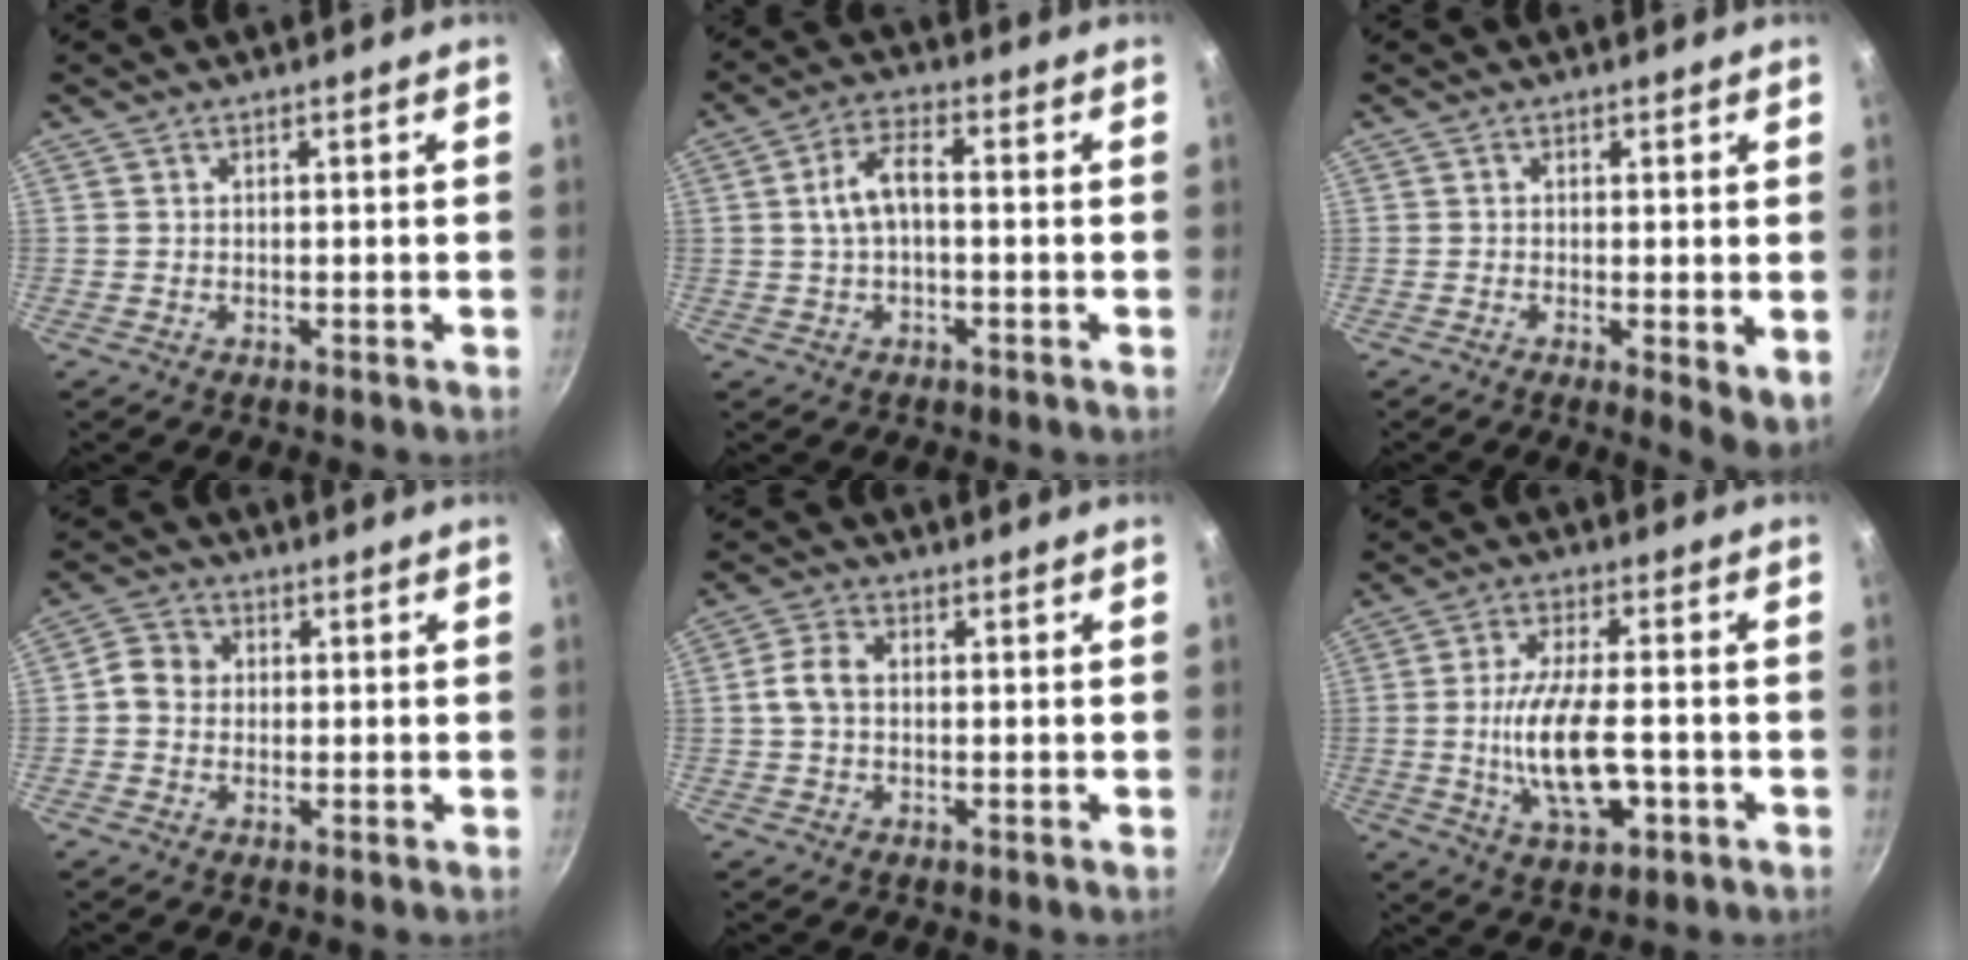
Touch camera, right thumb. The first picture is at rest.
{"total": 6.5, "force": [0.2, 3.1, 5.7], "torque": [-0.113, 0.024, -0.002]}
{"total": 4.9, "force": [-0.9, 1.1, 4.7], "torque": [-0.075, -0.016, -0.016]}
{"total": 4.9, "force": [0.0, 4.3, 2.3], "torque": [-0.031, 0.013, -0.008]}
{"total": 4.8, "force": [0.2, 3.2, 3.6], "torque": [-0.076, 0.014, -0.001]}
{"total": 12.6, "force": [-2.2, 5.2, 11.2], "torque": [-0.211, 0.006, -0.034]}